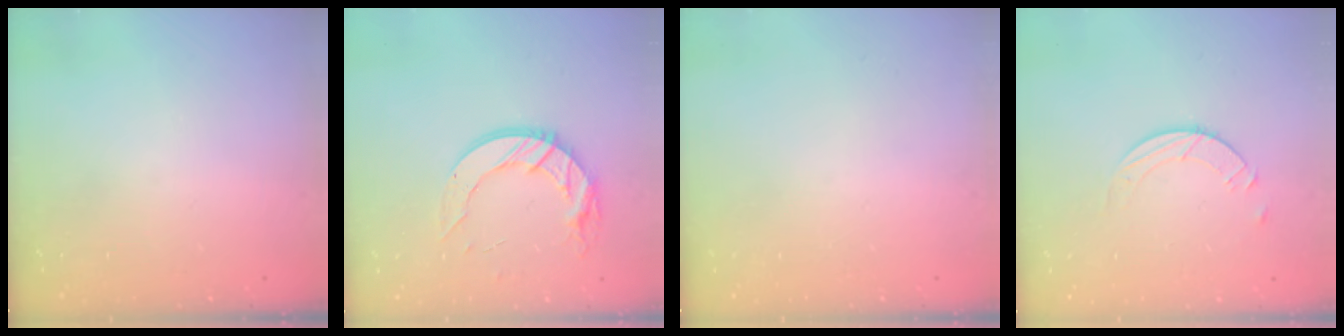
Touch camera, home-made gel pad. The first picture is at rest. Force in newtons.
{"total": 12.9, "press": 12.9, "slide": 0.8}
{"total": 0.0}
{"total": 6.0, "press": 6.0, "slide": 0.6}